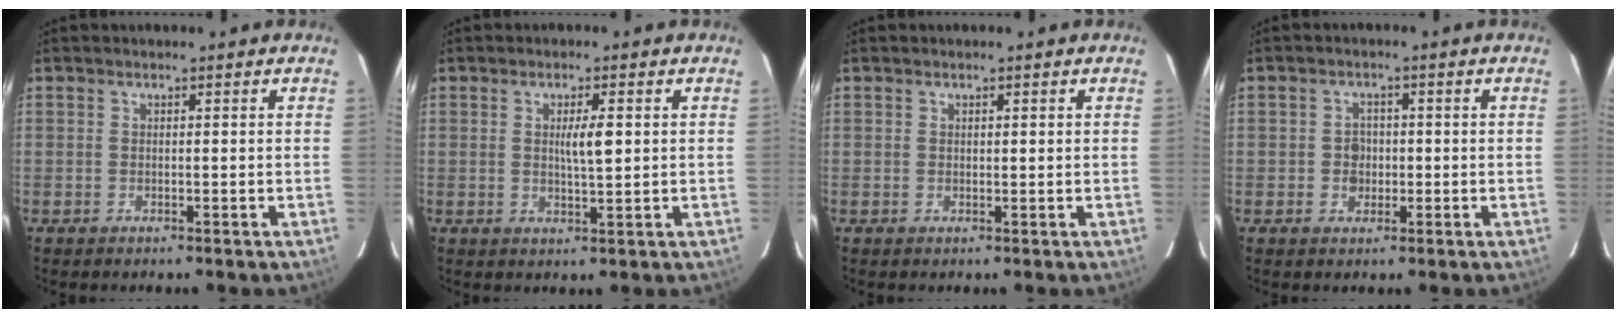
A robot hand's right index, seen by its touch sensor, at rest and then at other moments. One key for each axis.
{"total": 3.5, "fx": 0.6, "fy": 0.4, "fz": 3.4, "tx": -0.058, "ty": -0.003, "tz": 0.010}
{"total": 0.6, "fx": 0.3, "fy": 0.2, "fz": 0.4, "tx": -0.009, "ty": -0.001, "tz": 0.005}
{"total": 2.5, "fx": -0.3, "fy": 2.2, "fz": 1.2, "tx": -0.012, "ty": 0.005, "tz": -0.003}